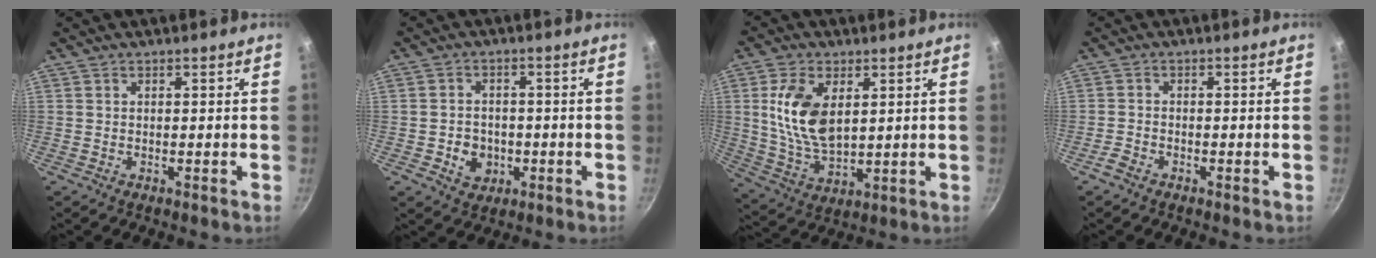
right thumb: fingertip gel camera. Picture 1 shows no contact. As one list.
[{"total": 5.7, "force": [-1.5, 4.8, 2.8], "torque": [-0.027, 0.015, -0.019]}, {"total": 12.8, "force": [3.2, 7.2, 10.1], "torque": [-0.188, -0.021, 0.070]}, {"total": 1.9, "force": [-1.6, 0.7, 0.8], "torque": [-0.030, 0.011, -0.035]}]